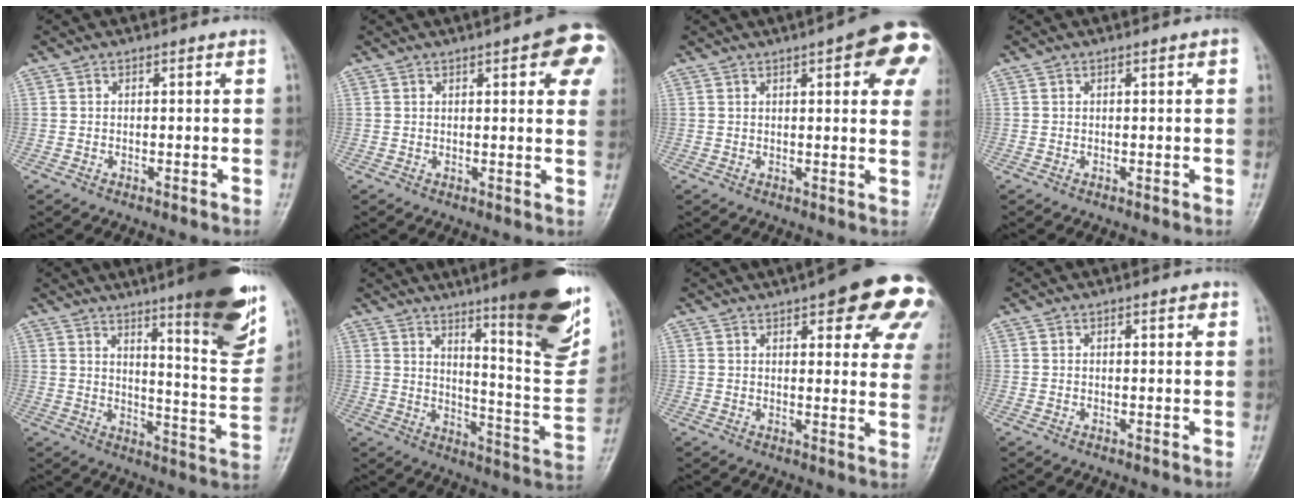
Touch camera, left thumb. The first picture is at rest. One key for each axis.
{"total": 11.2, "fx": 4.6, "fy": 3.3, "fz": 9.7, "tx": -0.089, "ty": -0.008, "tz": 0.045}
{"total": 15.1, "fx": 6.1, "fy": 4.5, "fz": 13.0, "tx": -0.137, "ty": -0.009, "tz": 0.065}
{"total": 1.0, "fx": 0.3, "fy": 0.2, "fz": 0.9, "tx": -0.015, "ty": 0.002, "tz": 0.003}
{"total": 20.1, "fx": 12.7, "fy": 3.0, "fz": 15.3, "tx": -0.176, "ty": -0.074, "tz": 0.178}
{"total": 24.6, "fx": 15.0, "fy": 4.0, "fz": 19.1, "tx": -0.235, "ty": -0.080, "tz": 0.215}
{"total": 20.2, "fx": 10.7, "fy": 6.6, "fz": 15.9, "tx": -0.169, "ty": -0.017, "tz": 0.119}
{"total": 1.3, "fx": 0.7, "fy": 0.4, "fz": 1.1, "tx": -0.012, "ty": 0.000, "tz": 0.008}